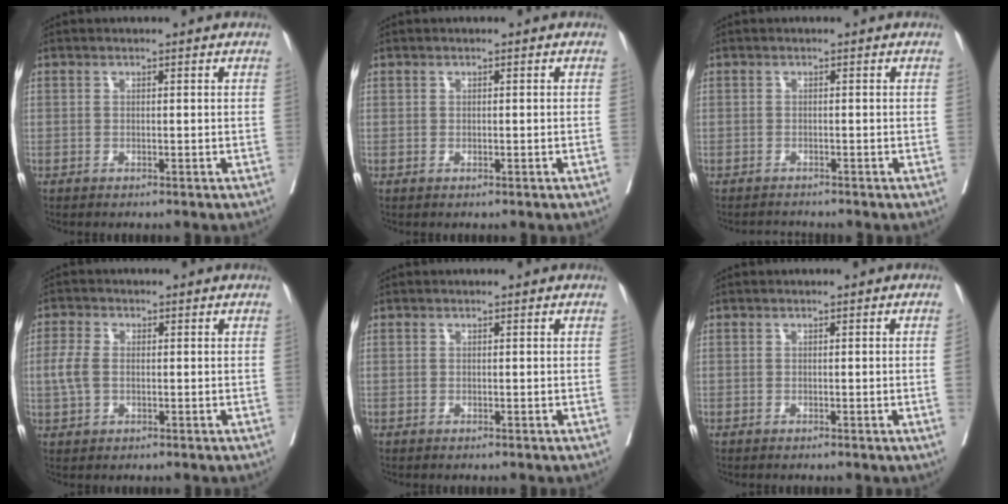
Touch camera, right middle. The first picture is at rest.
{"total": 0.0}
{"total": 1.1, "force": [-1.1, -0.1, -0.2], "torque": [0.001, -0.008, -0.016]}
{"total": 3.9, "force": [-0.1, 2.3, 3.2], "torque": [-0.091, 0.004, -0.004]}
{"total": 0.0}
{"total": 1.3, "force": [-0.1, -0.5, 1.2], "torque": [-0.017, -0.001, 0.001]}